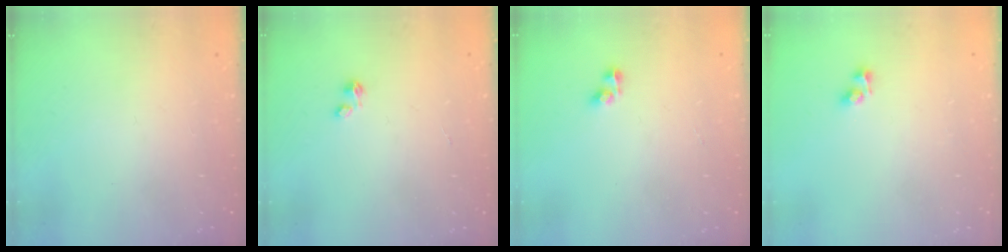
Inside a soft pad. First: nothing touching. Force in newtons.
{"total": 0.0}
{"total": 2.5, "press": 2.5, "slide": 0.1}
{"total": 4.5, "press": 4.5, "slide": 0.4}